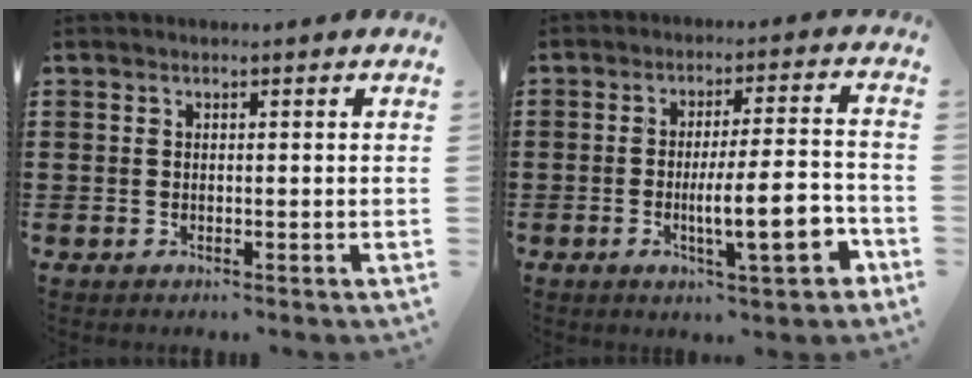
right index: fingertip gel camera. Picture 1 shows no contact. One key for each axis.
{"total": 10.8, "fx": -3.3, "fy": 2.3, "fz": 10.0, "tx": -0.144, "ty": -0.006, "tz": -0.055}